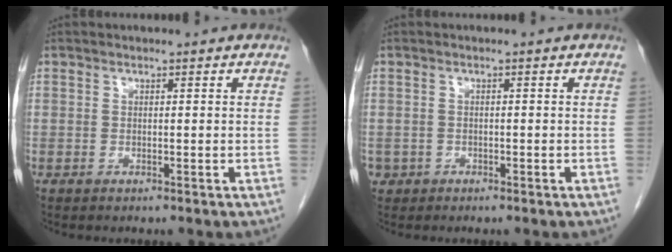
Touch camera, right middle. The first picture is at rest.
{"total": 1.3, "force": [-0.7, 1.1, 0.1], "torque": [-0.005, 0.005, -0.010]}